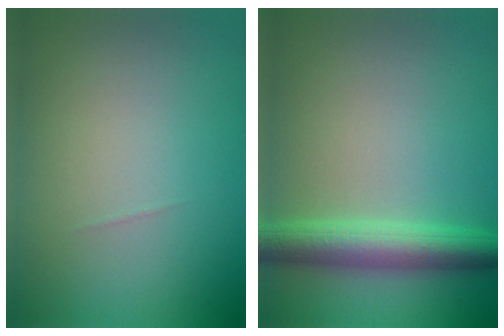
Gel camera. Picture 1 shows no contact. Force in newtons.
{"total": 4.8, "press": 4.8, "slide": 0.1}